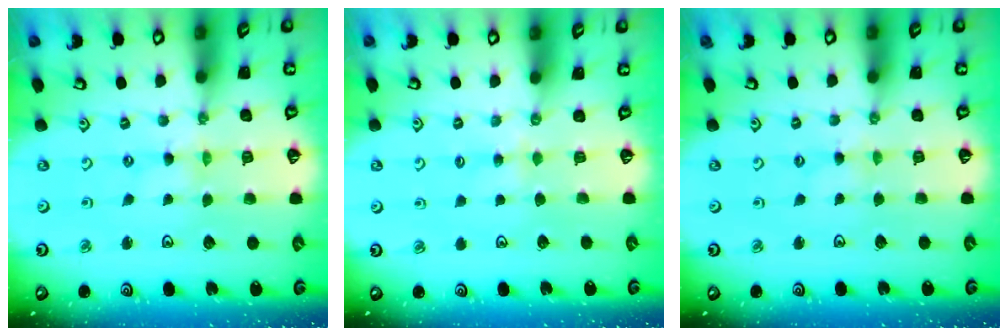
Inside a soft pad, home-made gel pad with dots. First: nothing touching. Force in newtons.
{"total": 2.4, "press": 2.3, "slide": 0.4}
{"total": 1.2, "press": 1.2, "slide": 0.3}